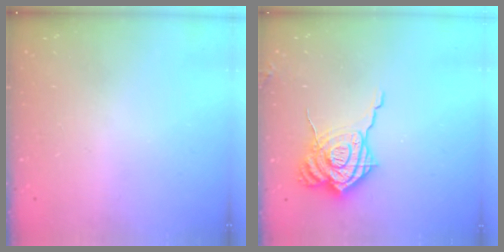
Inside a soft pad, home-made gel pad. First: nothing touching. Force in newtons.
{"total": 17.0, "press": 16.9, "slide": 1.6}